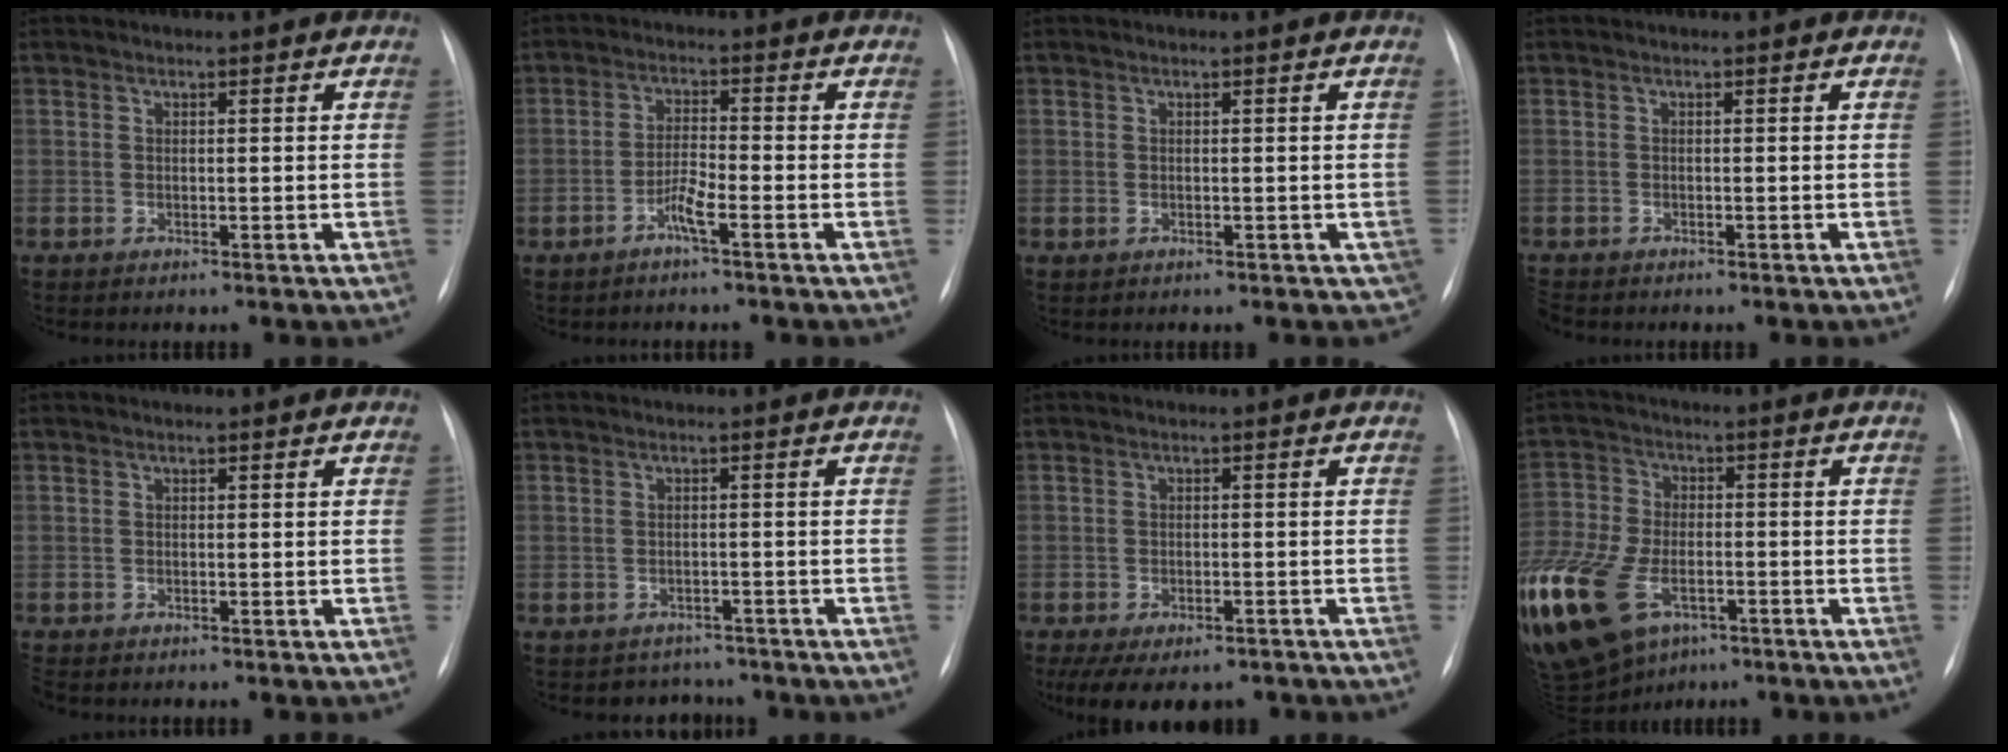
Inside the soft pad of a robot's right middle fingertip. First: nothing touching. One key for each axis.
{"total": 3.2, "fx": -1.9, "fy": 0.0, "fz": 2.5, "tx": -0.054, "ty": 0.005, "tz": -0.040}
{"total": 1.7, "fx": -0.4, "fy": 1.4, "fz": 0.9, "tx": -0.005, "ty": 0.006, "tz": 0.005}
{"total": 1.5, "fx": -1.4, "fy": 0.5, "fz": 0.3, "tx": -0.007, "ty": -0.004, "tz": -0.022}
{"total": 1.2, "fx": -1.0, "fy": 0.5, "fz": 0.3, "tx": -0.006, "ty": -0.002, "tz": -0.015}
{"total": 3.6, "fx": -3.1, "fy": 1.8, "fz": -0.5, "tx": 0.005, "ty": 0.015, "tz": -0.042}
{"total": 11.6, "fx": -8.4, "fy": 5.7, "fz": 5.7, "tx": -0.109, "ty": -0.007, "tz": -0.109}
{"total": 31.8, "fx": -14.9, "fy": 20.8, "fz": 18.9, "tx": -0.554, "ty": -0.029, "tz": -0.259}